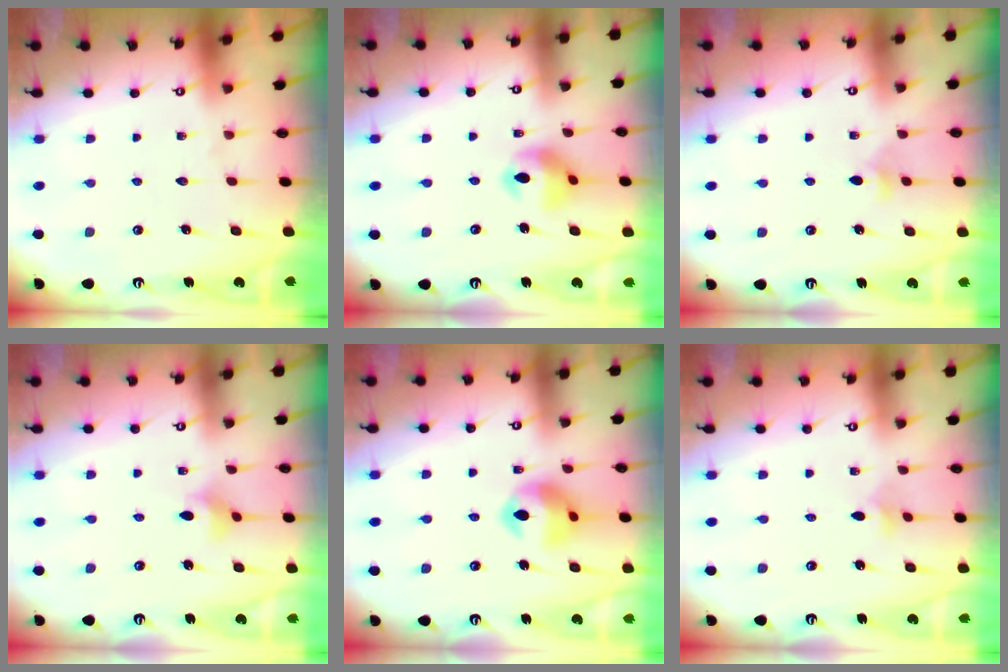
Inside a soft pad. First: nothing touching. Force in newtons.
{"total": 11.2, "press": 10.6, "slide": 3.6}
{"total": 4.9, "press": 4.8, "slide": 0.8}
{"total": 4.1, "press": 4.0, "slide": 0.7}
{"total": 11.8, "press": 11.7, "slide": 1.0}
{"total": 2.6, "press": 2.6, "slide": 0.5}